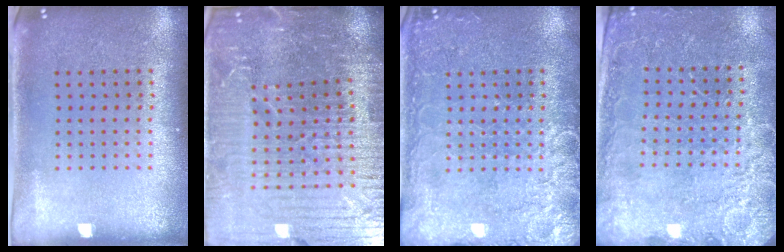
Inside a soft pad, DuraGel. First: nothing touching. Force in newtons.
{"total": 6.6, "press": 5.8, "slide": 3.3}
{"total": 4.2, "press": 4.2, "slide": 0.5}
{"total": 2.7, "press": 2.6, "slide": 0.3}